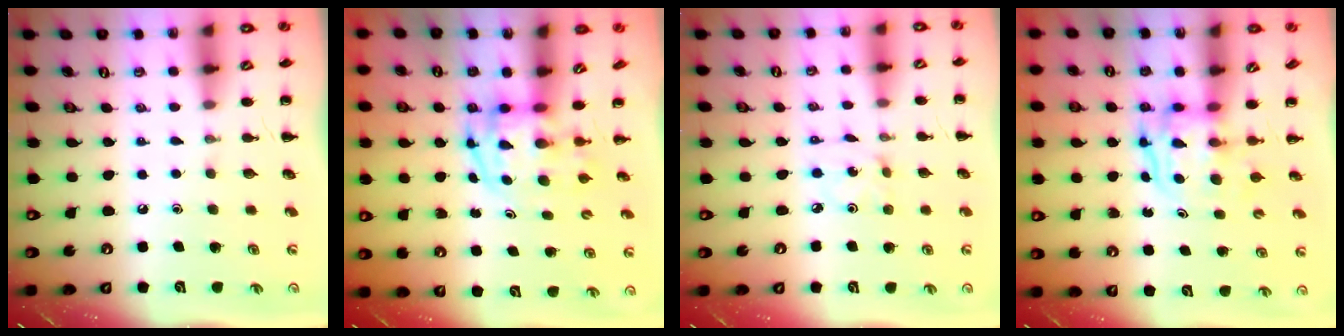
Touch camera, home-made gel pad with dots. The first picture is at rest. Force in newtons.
{"total": 3.9, "press": 3.8, "slide": 0.6}
{"total": 1.5, "press": 1.4, "slide": 0.4}
{"total": 3.8, "press": 3.8, "slide": 0.4}